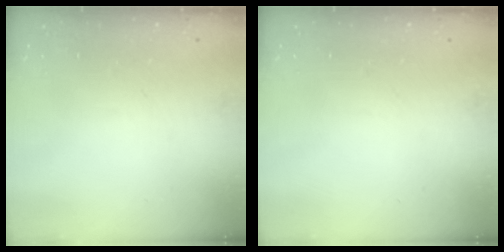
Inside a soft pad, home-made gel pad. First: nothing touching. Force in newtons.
{"total": 0.0}